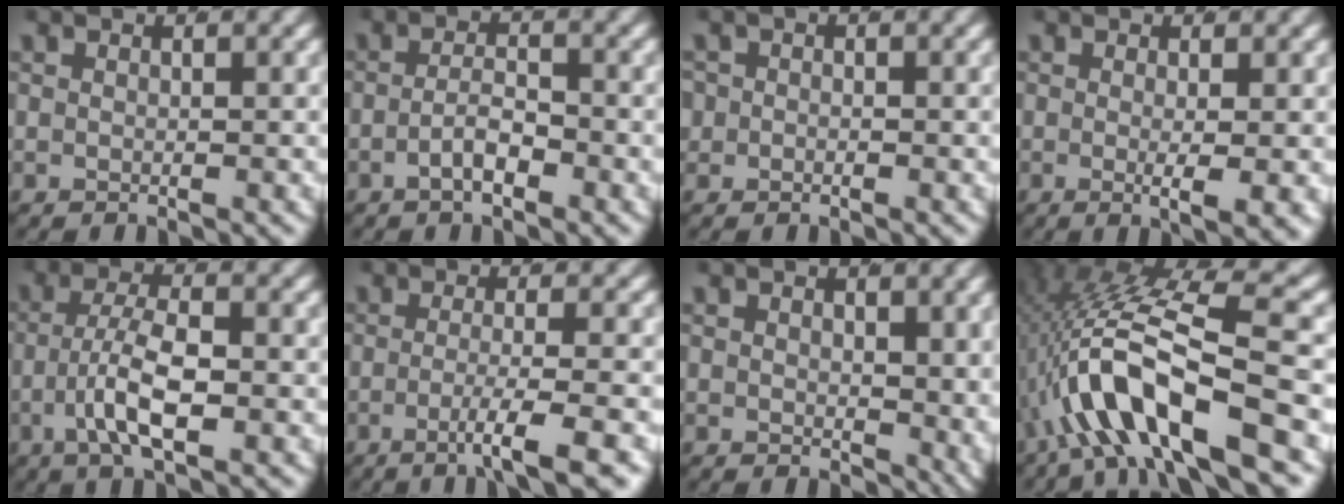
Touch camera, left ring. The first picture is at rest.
{"total": 2.6, "force": [-1.8, 0.5, 1.7], "torque": [-0.029, -0.011, -0.029]}
{"total": 0.9, "force": [-0.3, 0.9, 0.2], "torque": [-0.006, -0.009, -0.002]}
{"total": 3.3, "force": [-0.7, 0.3, 3.2], "torque": [-0.049, -0.017, -0.004]}
{"total": 4.8, "force": [-1.7, 1.5, 4.2], "torque": [-0.084, -0.016, -0.019]}
{"total": 5.2, "force": [-3.1, -0.2, 4.1], "torque": [-0.068, -0.017, -0.042]}
{"total": 1.9, "force": [0.7, 0.7, 1.6], "torque": [-0.016, -0.015, 0.021]}
{"total": 9.4, "force": [-1.2, 3.5, 8.7], "torque": [-0.184, 0.000, -0.012]}